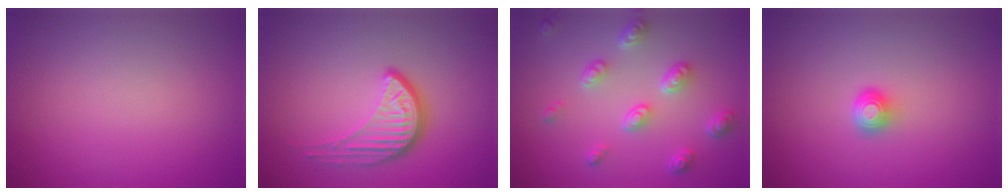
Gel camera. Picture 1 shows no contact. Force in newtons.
{"total": 4.2, "press": 3.0, "slide": 2.9}
{"total": 4.3, "press": 3.3, "slide": 2.8}
{"total": 1.7, "press": 1.3, "slide": 1.1}